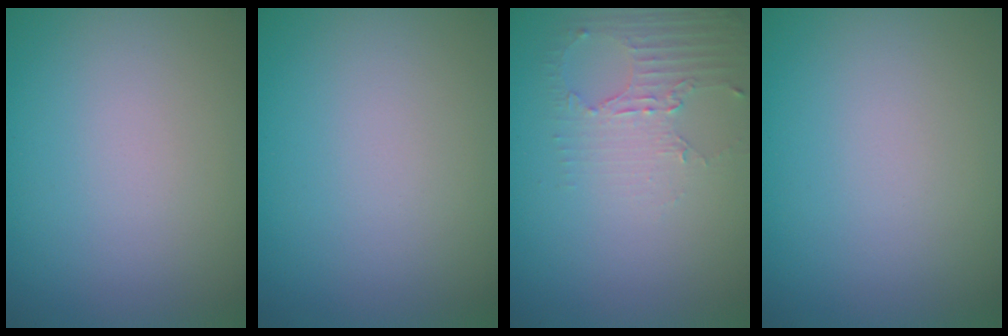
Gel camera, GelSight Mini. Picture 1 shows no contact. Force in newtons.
{"total": 0.0}
{"total": 2.5, "press": 1.7, "slide": 1.8}
{"total": 0.0}